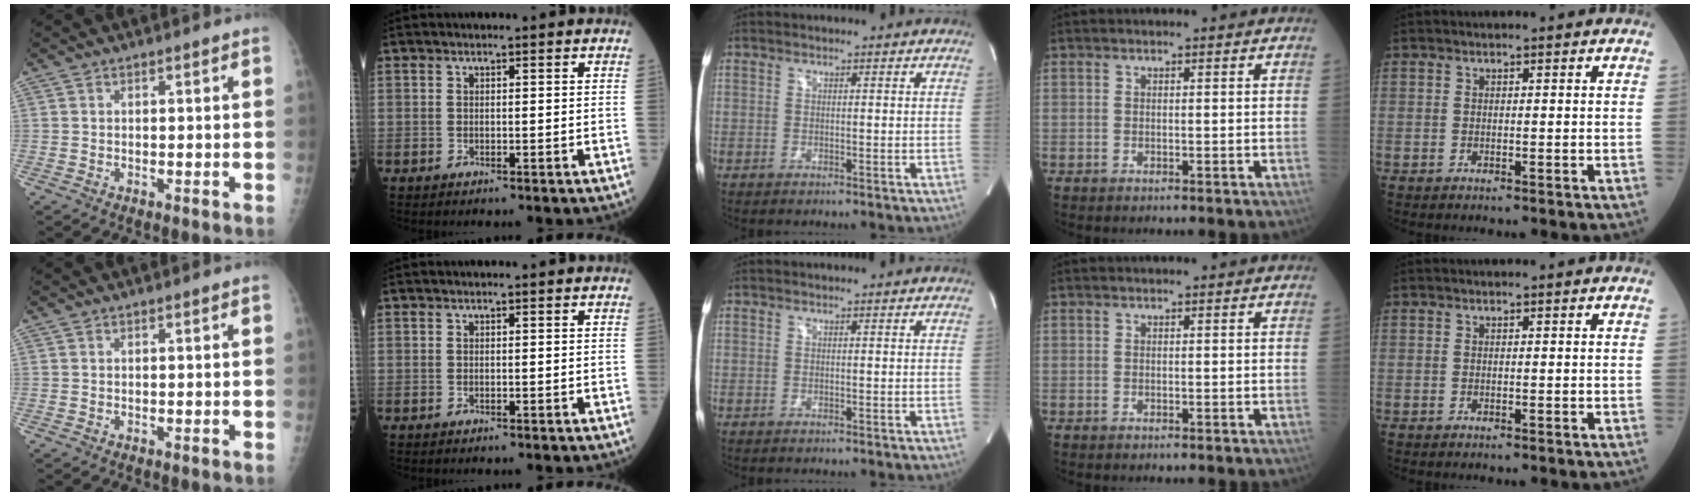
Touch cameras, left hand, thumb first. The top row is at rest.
{}